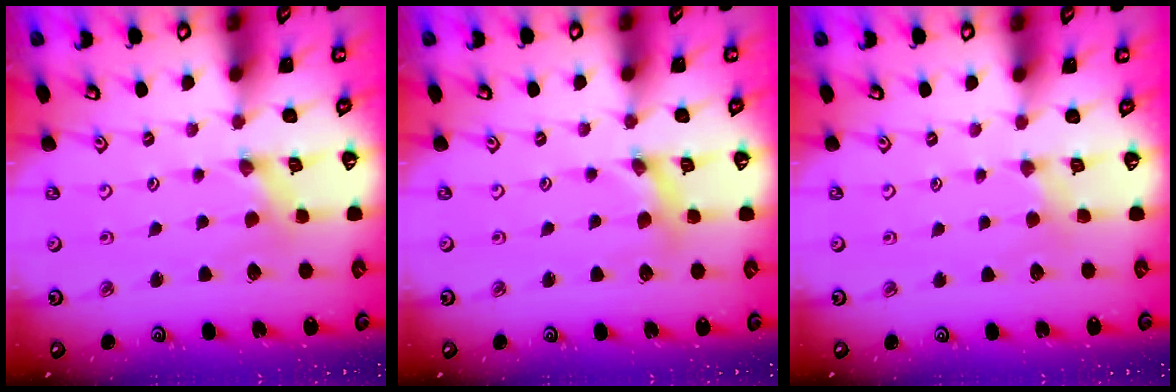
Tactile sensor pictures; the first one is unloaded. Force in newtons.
{"total": 3.3, "press": 3.2, "slide": 0.4}
{"total": 2.3, "press": 2.3, "slide": 0.3}